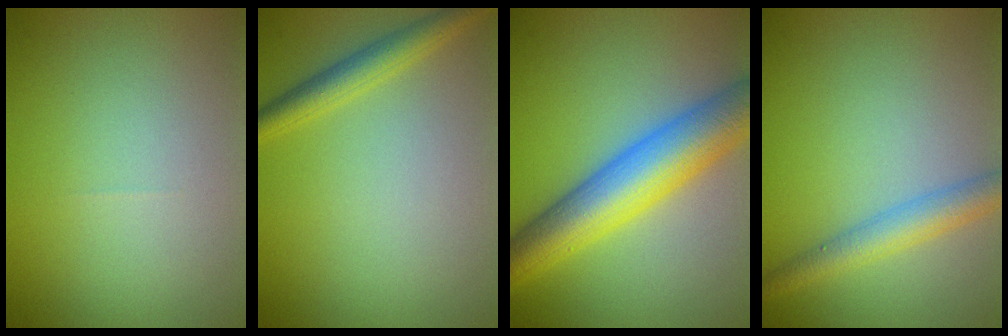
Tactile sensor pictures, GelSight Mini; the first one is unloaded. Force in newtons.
{"total": 2.6, "press": 2.6, "slide": 0.1}
{"total": 8.5, "press": 8.5, "slide": 0.1}
{"total": 3.3, "press": 3.3, "slide": 0.1}